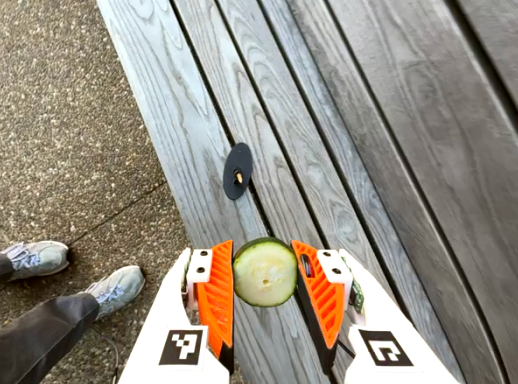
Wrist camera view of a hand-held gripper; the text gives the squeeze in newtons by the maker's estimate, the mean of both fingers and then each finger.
{"total": 11.2, "left": 11.4, "right": 10.9}